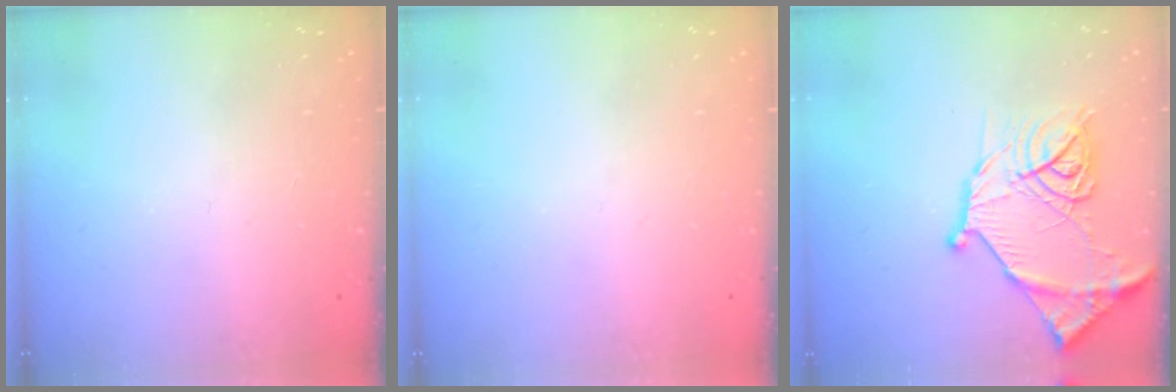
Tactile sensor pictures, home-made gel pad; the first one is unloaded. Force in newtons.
{"total": 0.0}
{"total": 16.8, "press": 16.7, "slide": 1.5}